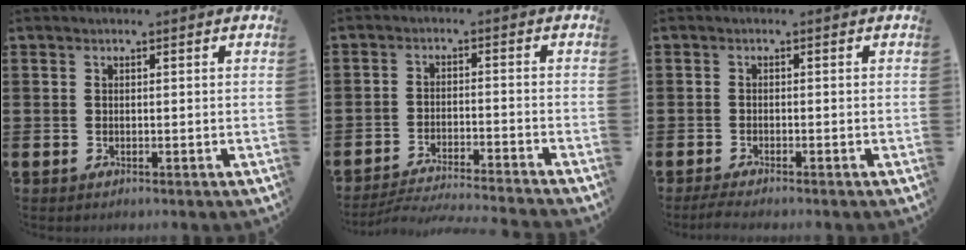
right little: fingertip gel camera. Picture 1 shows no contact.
{"total": 3.3, "force": [-3.2, -0.3, 0.8], "torque": [-0.013, -0.002, -0.065]}
{"total": 1.3, "force": [-1.0, 0.0, 0.8], "torque": [-0.013, -0.002, -0.018]}